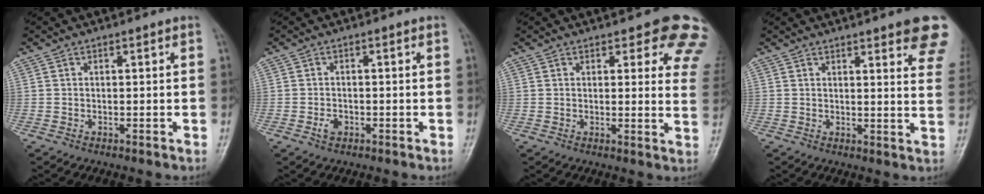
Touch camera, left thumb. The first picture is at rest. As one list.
[{"total": 2.0, "force": [-0.9, 1.4, 1.1], "torque": [-0.018, 0.007, -0.016]}, {"total": 11.3, "force": [7.8, 4.0, 7.1], "torque": [-0.032, -0.035, 0.068]}, {"total": 13.4, "force": [8.6, 2.9, 9.9], "torque": [-0.098, -0.033, 0.086]}]